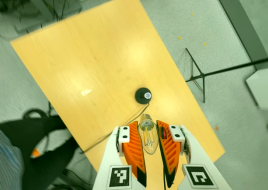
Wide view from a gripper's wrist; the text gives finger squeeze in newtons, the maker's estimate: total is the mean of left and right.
{"total": 20.6, "left": 24.1, "right": 17.2}